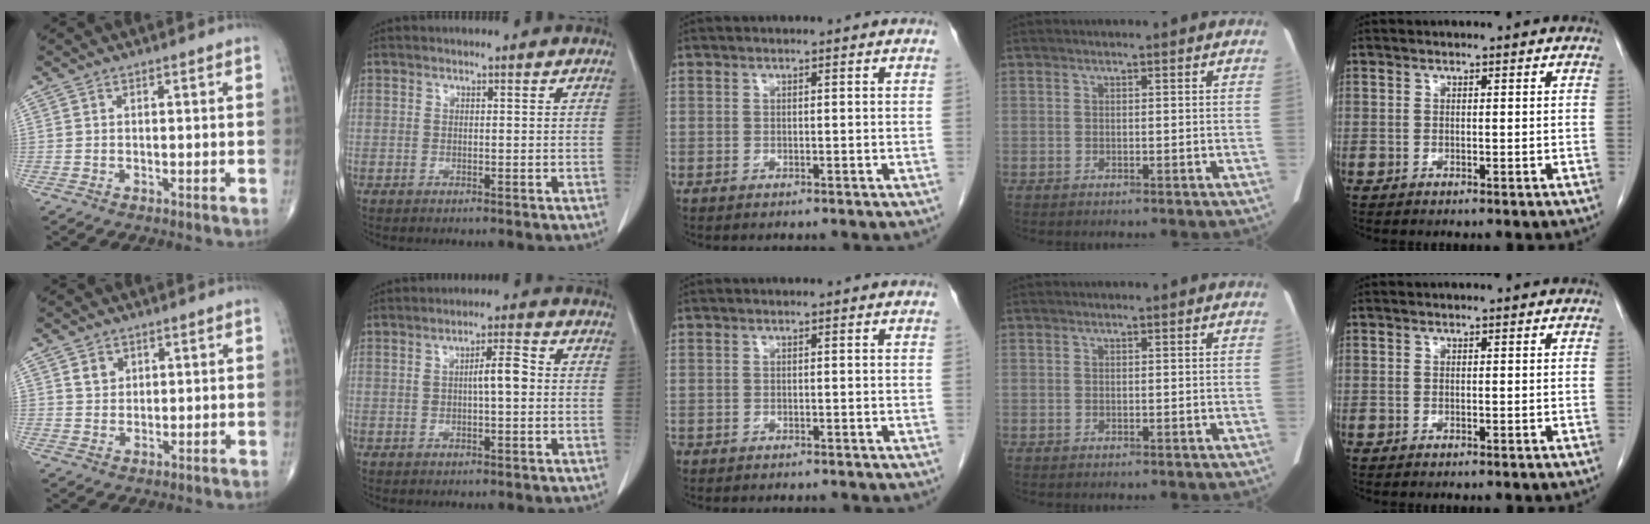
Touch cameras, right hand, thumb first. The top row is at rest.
{"thumb": {"total": 3.1, "force": [1.5, 2.5, 1.1], "torque": [-0.003, -0.011, 0.028]}, "index": {"total": 4.3, "force": [0.3, 1.0, 4.2], "torque": [-0.070, 0.014, 0.006]}, "middle": {"total": 3.3, "force": [-2.9, 1.2, 1.0], "torque": [-0.015, -0.005, -0.040]}}